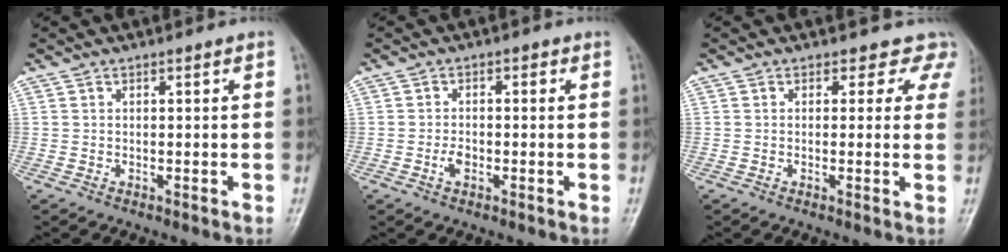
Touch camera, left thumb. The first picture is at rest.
{"total": 2.8, "force": [-0.8, 1.9, 1.9], "torque": [-0.024, 0.007, -0.020]}
{"total": 4.2, "force": [3.2, 2.8, 0.1], "torque": [0.034, -0.014, 0.010]}